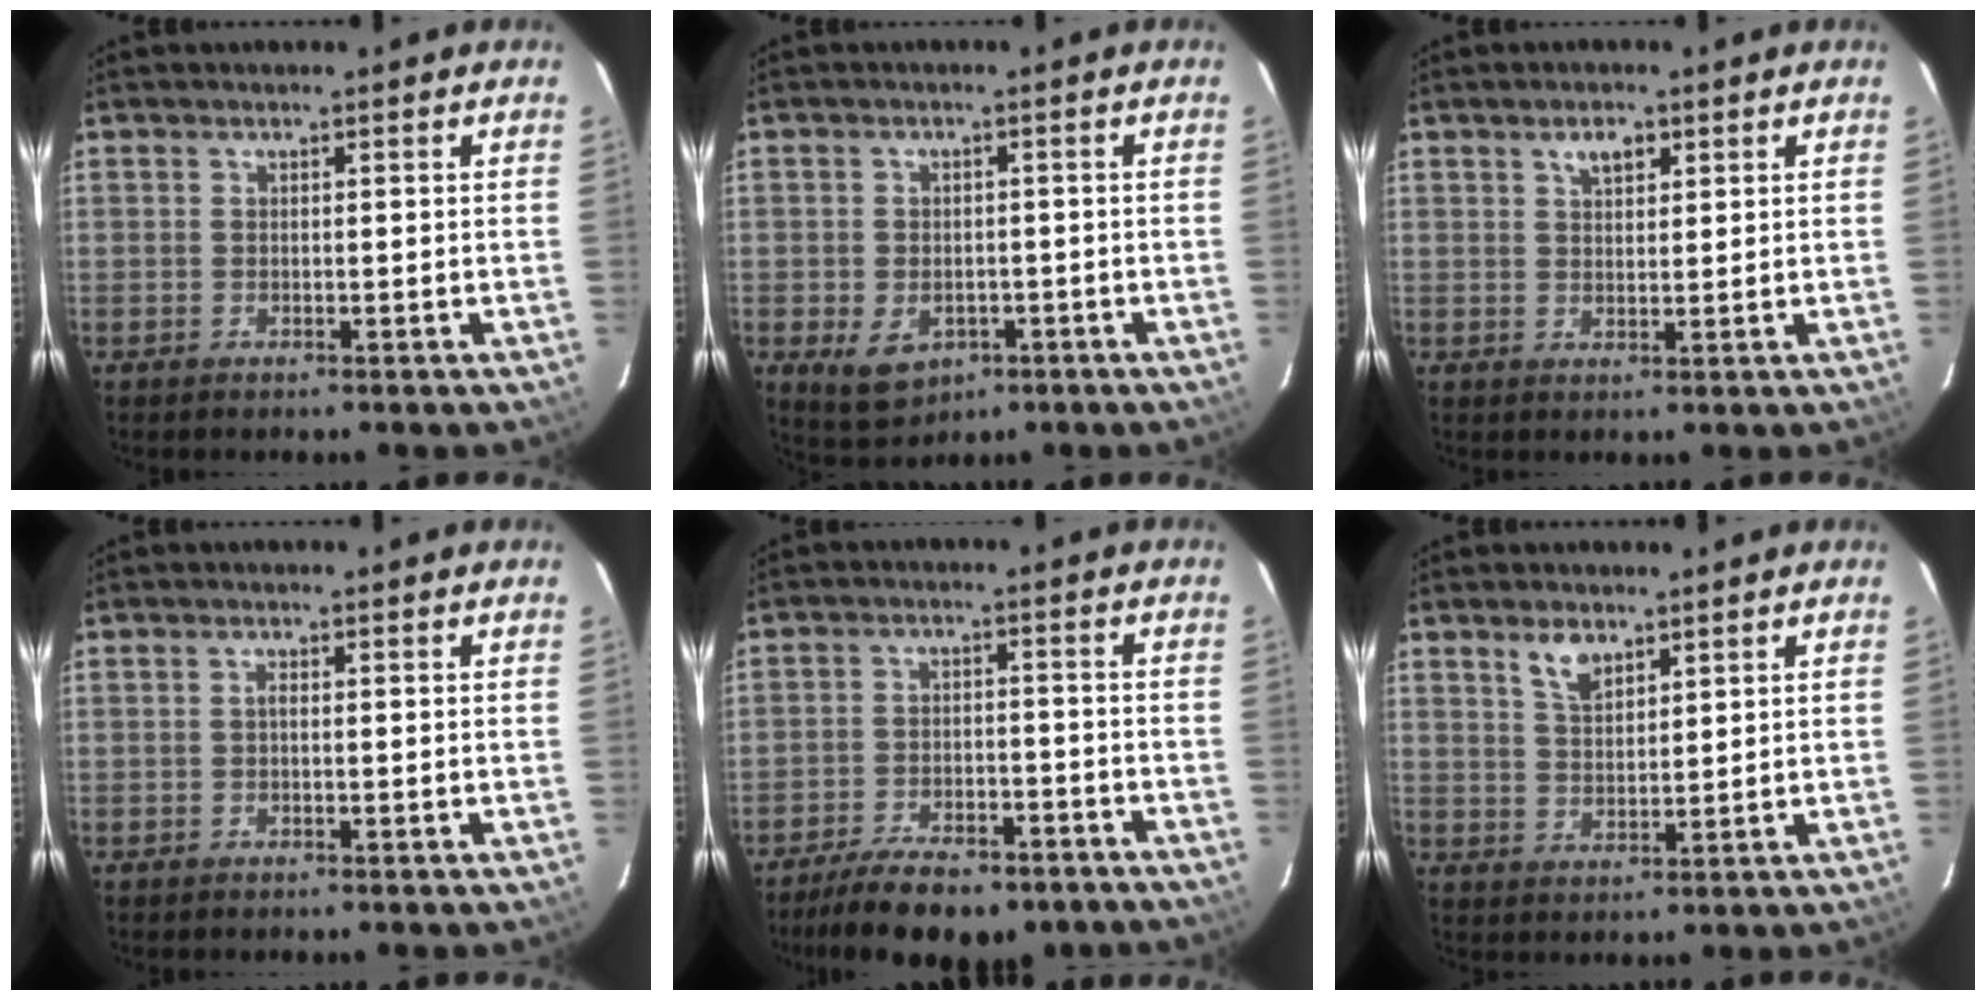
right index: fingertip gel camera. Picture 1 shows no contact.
{"total": 6.9, "force": [-2.7, 5.2, 3.6], "torque": [-0.082, -0.007, -0.027]}
{"total": 3.2, "force": [1.8, 1.7, 2.0], "torque": [-0.032, 0.007, 0.032]}
{"total": 0.6, "force": [-0.2, 0.2, 0.5], "torque": [-0.008, 0.004, -0.004]}
{"total": 16.0, "force": [-12.6, 5.8, 8.0], "torque": [-0.164, -0.016, -0.179]}
{"total": 4.6, "force": [3.1, 2.1, 2.6], "torque": [-0.047, 0.004, 0.060]}